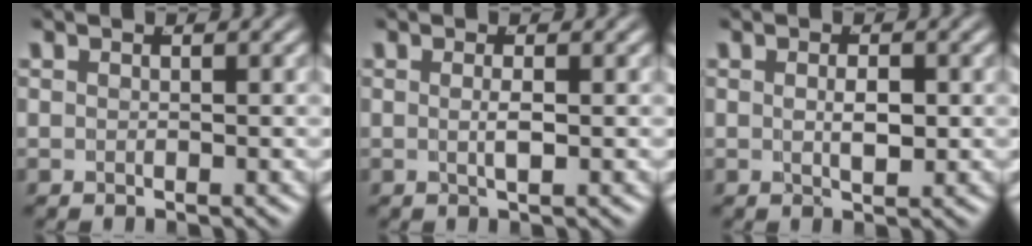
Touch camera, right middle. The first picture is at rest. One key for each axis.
{"total": 1.2, "fx": -0.1, "fy": -0.4, "fz": 1.1, "tx": -0.021, "ty": -0.006, "tz": 0.001}
{"total": 1.8, "fx": 0.1, "fy": 0.4, "fz": 1.8, "tx": -0.026, "ty": -0.011, "tz": 0.009}